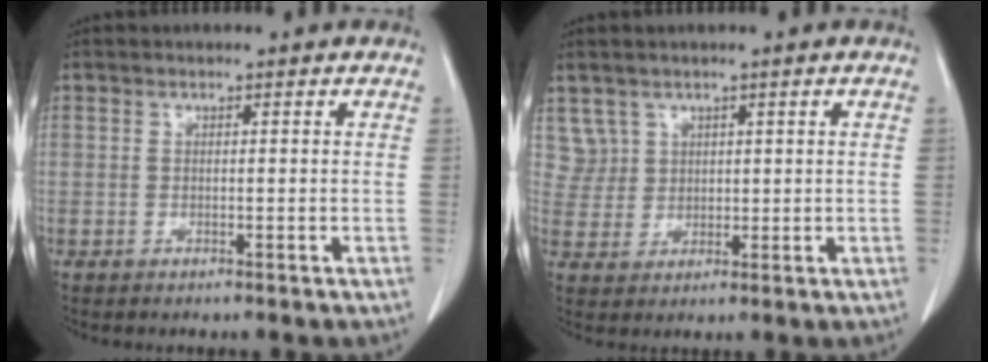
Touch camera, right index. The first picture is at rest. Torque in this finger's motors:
{"motor_torque": [-0.25, 0.23, -0.17, -0.02]}